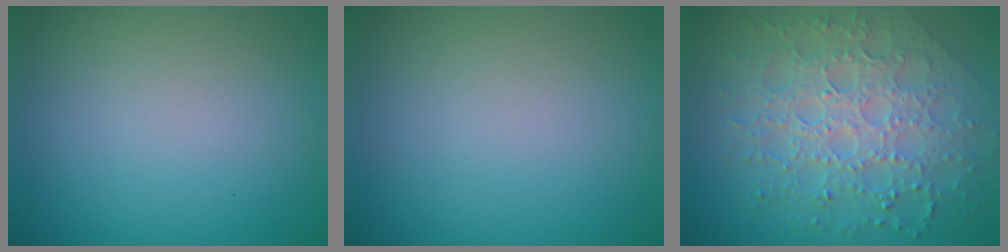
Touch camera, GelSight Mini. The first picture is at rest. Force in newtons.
{"total": 0.0}
{"total": 8.0, "press": 5.7, "slide": 5.6}